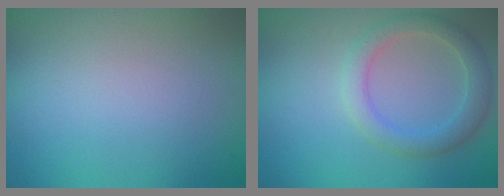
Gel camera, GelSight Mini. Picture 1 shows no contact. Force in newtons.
{"total": 3.1, "press": 3.1, "slide": 0.1}